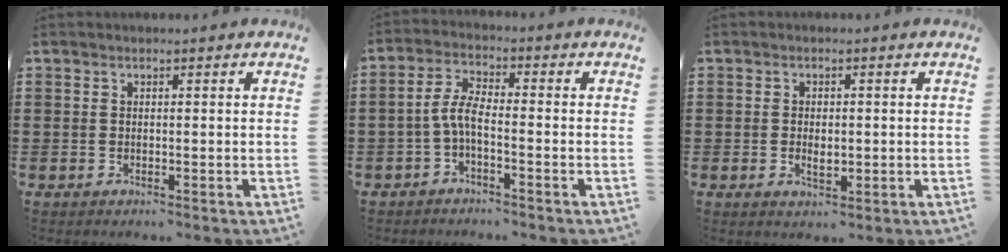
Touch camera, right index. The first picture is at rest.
{"total": 4.4, "force": [-1.6, 1.4, 3.9], "torque": [-0.093, 0.001, -0.038]}
{"total": 2.3, "force": [-0.3, 1.1, 2.0], "torque": [-0.028, -0.001, -0.007]}